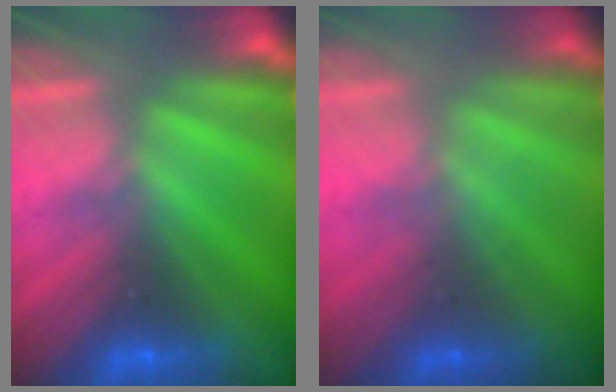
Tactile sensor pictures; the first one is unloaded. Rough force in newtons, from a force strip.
{"total": 1.3}